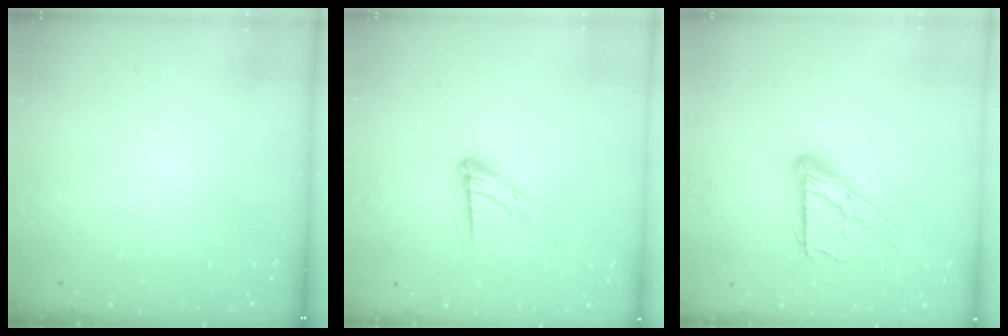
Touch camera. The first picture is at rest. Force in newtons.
{"total": 12.4, "press": 12.3, "slide": 1.4}
{"total": 13.9, "press": 13.8, "slide": 1.3}